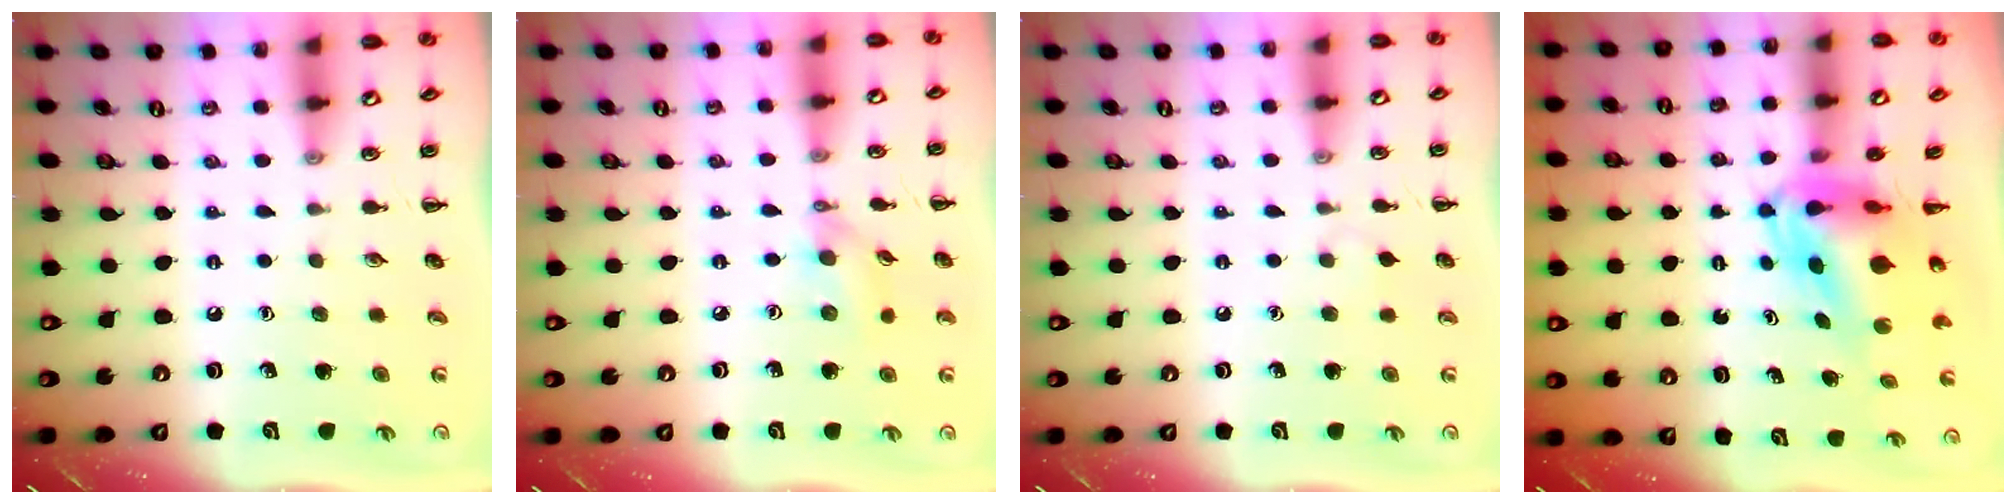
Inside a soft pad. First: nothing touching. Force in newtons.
{"total": 6.8, "press": 6.8, "slide": 0.9}
{"total": 2.6, "press": 2.4, "slide": 1.1}
{"total": 6.7, "press": 6.3, "slide": 2.2}